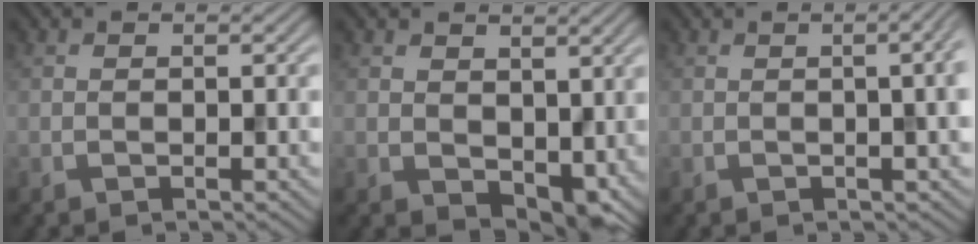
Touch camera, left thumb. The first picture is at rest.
{"total": 5.3, "force": [1.2, 3.6, 3.7], "torque": [-0.068, -0.020, 0.031]}
{"total": 5.6, "force": [0.2, 1.8, 5.3], "torque": [-0.053, 0.013, -0.001]}